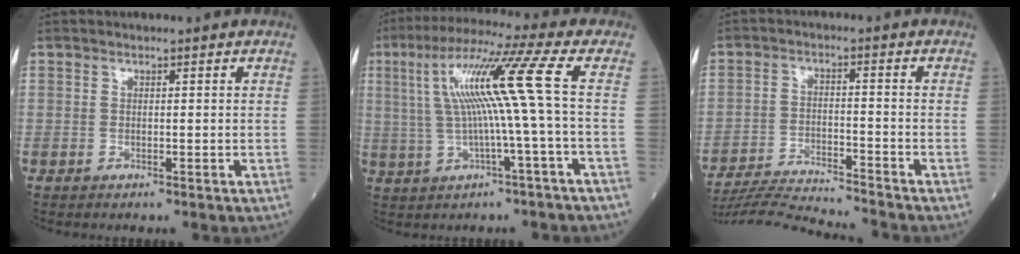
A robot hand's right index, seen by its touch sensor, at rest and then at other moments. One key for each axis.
{"total": 11.6, "fx": 1.2, "fy": -1.7, "fz": 11.5, "tx": -0.211, "ty": 0.030, "tz": 0.024}
{"total": 12.7, "fx": -12.2, "fy": -1.4, "fz": 3.3, "tx": -0.051, "ty": -0.012, "tz": -0.203}